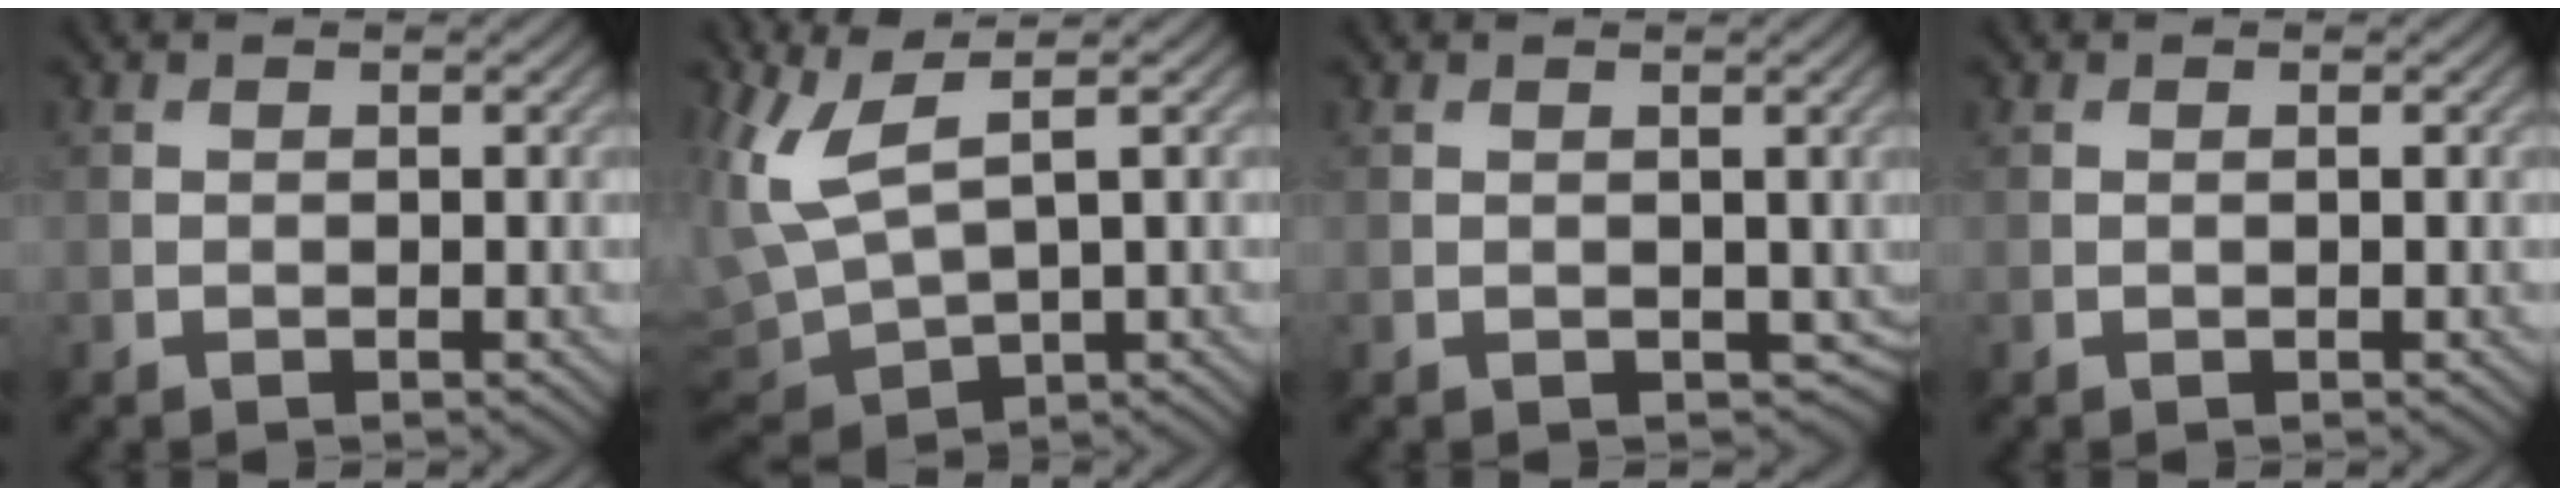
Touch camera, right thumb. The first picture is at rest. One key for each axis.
{"total": 7.5, "fx": 3.0, "fy": 2.6, "fz": 6.3, "tx": -0.168, "ty": 0.001, "tz": 0.061}
{"total": 2.3, "fx": 0.6, "fy": 1.8, "fz": 1.4, "tx": -0.025, "ty": -0.012, "tz": 0.016}
{"total": 0.0}